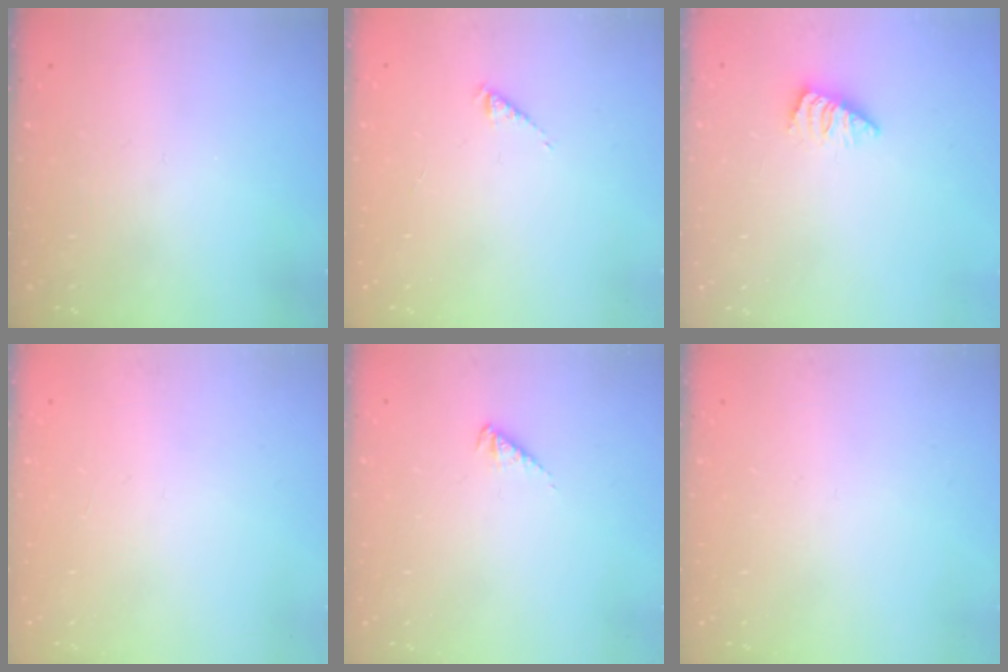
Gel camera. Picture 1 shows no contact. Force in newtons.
{"total": 1.1, "press": 1.1, "slide": 0.3}
{"total": 1.2, "press": 1.1, "slide": 0.4}
{"total": 0.0}
{"total": 3.0, "press": 2.9, "slide": 0.5}
{"total": 0.0}